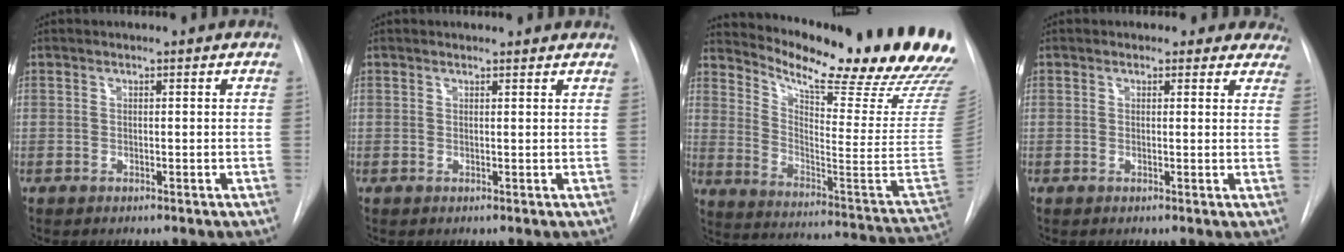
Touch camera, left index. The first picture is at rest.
{"total": 3.6, "force": [3.5, 0.8, 0.7], "torque": [-0.012, 0.010, 0.032]}
{"total": 26.4, "force": [22.2, 0.6, 14.3], "torque": [-0.232, -0.105, 0.296]}
{"total": 6.4, "force": [5.5, 3.2, 0.5], "torque": [0.031, -0.004, 0.033]}